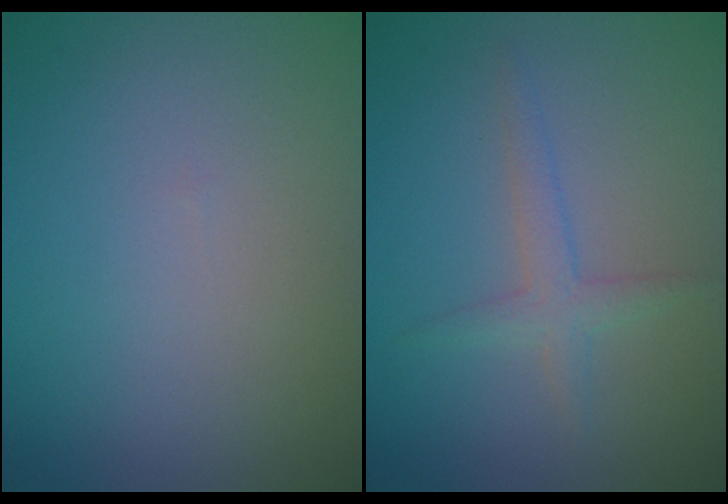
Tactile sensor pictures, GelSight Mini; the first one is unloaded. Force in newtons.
{"total": 1.9, "press": 1.9, "slide": 0.1}